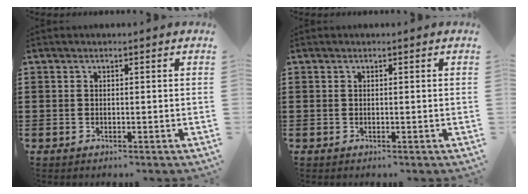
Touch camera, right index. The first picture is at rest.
{"total": 0.0}